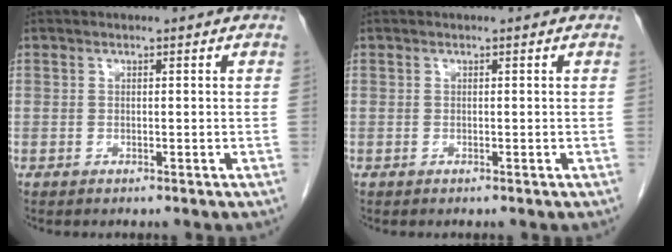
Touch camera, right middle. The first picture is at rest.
{"total": 0.0}